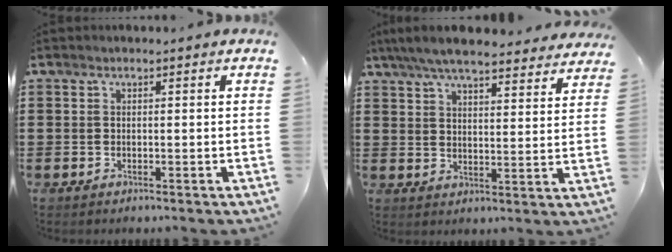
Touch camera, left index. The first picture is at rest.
{"total": 6.8, "force": [6.3, 0.5, 2.6], "torque": [-0.074, -0.026, 0.112]}